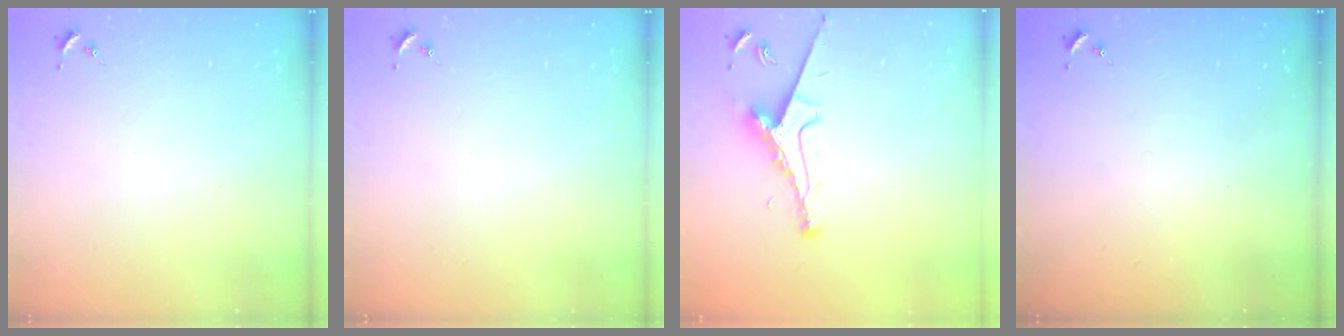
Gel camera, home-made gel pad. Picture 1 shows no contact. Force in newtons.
{"total": 0.0}
{"total": 8.3, "press": 8.2, "slide": 1.0}
{"total": 0.0}